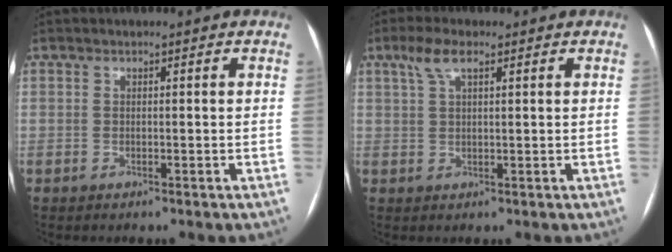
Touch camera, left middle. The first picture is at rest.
{"total": 3.8, "force": [2.2, 1.0, 2.9], "torque": [-0.068, 0.017, 0.047]}